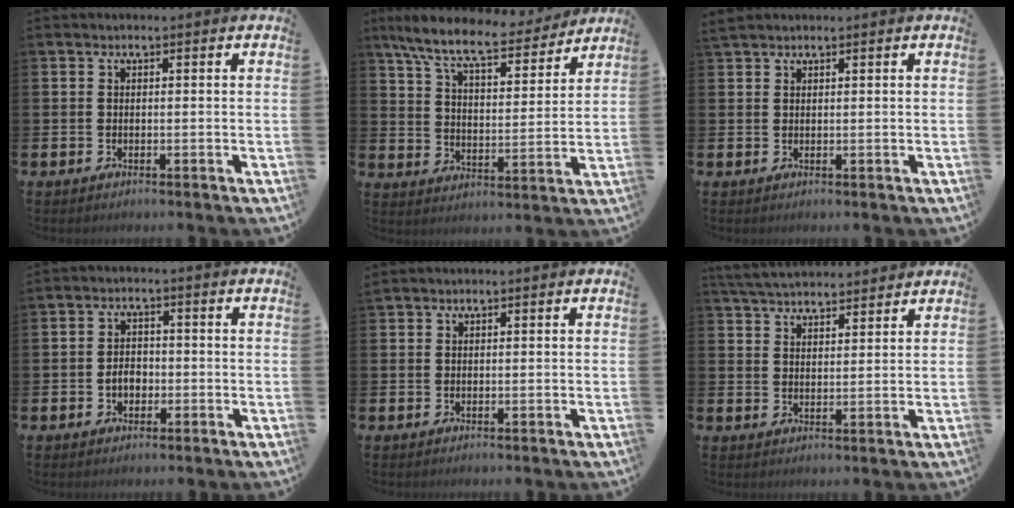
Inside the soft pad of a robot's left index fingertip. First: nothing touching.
{"total": 9.6, "force": [8.5, 1.8, 4.1], "torque": [-0.111, -0.047, 0.146]}
{"total": 1.3, "force": [1.2, 0.4, 0.2], "torque": [-0.004, 0.003, 0.023]}
{"total": 2.7, "force": [-0.8, 2.0, 1.6], "torque": [-0.023, 0.001, -0.020]}
{"total": 0.7, "force": [0.6, 0.2, 0.0], "torque": [0.002, 0.002, 0.011]}
{"total": 4.5, "force": [4.4, 0.7, 0.3], "torque": [-0.029, -0.020, 0.083]}